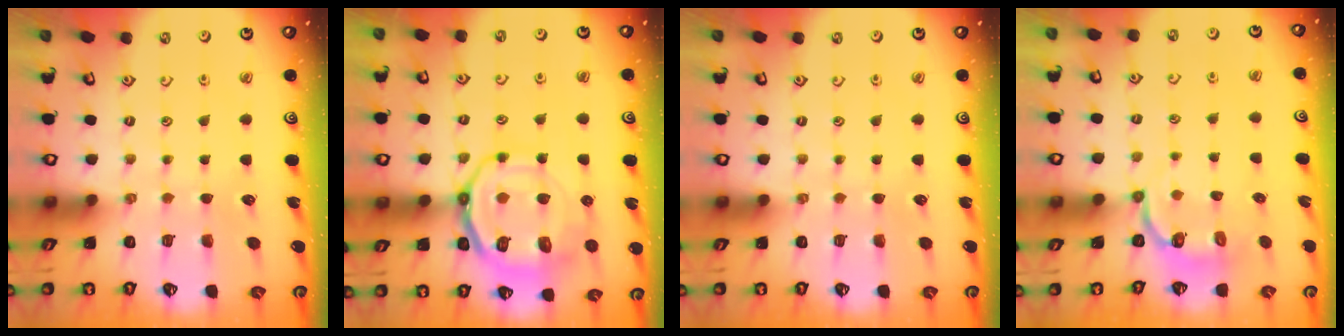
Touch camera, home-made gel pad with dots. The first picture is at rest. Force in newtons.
{"total": 16.0, "press": 15.9, "slide": 2.0}
{"total": 0.0}
{"total": 4.2, "press": 3.2, "slide": 2.7}